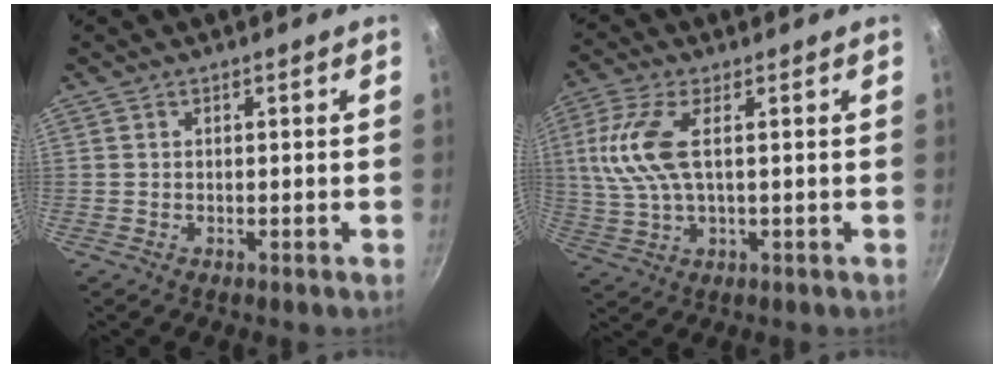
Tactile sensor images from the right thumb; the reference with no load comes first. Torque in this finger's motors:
{"motor_torque": [-0.44, 0.91, -0.10, 0.03, 0.33]}